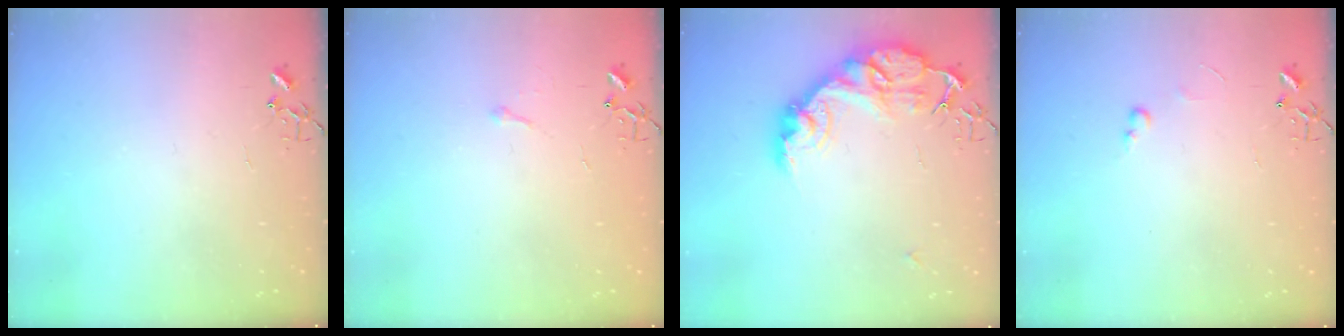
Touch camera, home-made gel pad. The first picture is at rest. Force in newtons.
{"total": 3.1, "press": 3.1, "slide": 0.5}
{"total": 16.8, "press": 16.8, "slide": 1.3}
{"total": 2.7, "press": 2.7, "slide": 0.4}